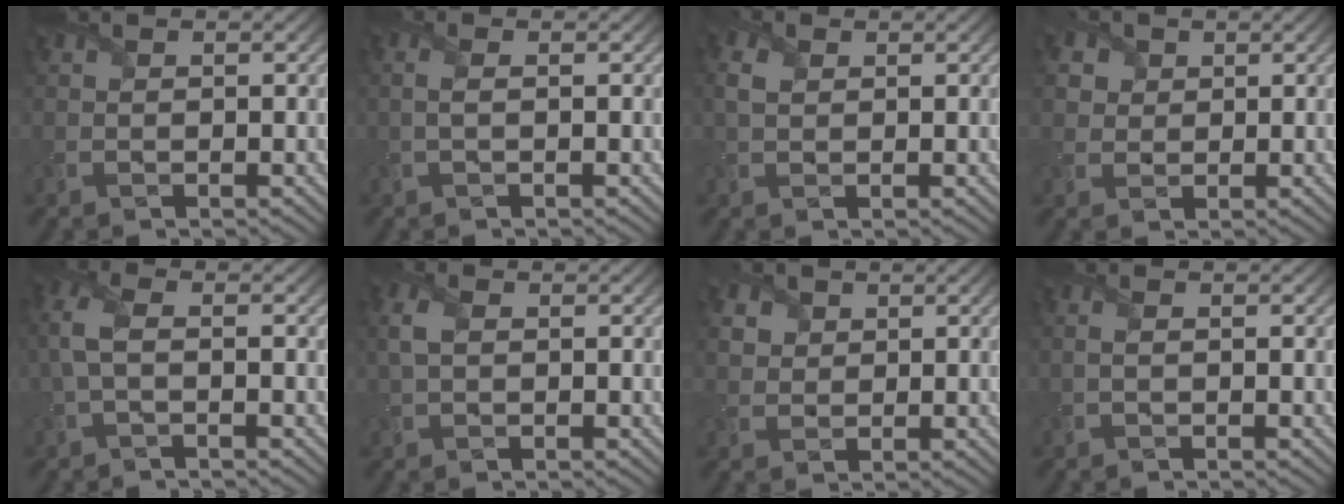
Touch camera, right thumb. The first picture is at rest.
{"total": 1.7, "force": [-0.2, 0.5, 1.6], "torque": [-0.038, 0.004, -0.004]}
{"total": 2.5, "force": [0.7, 1.7, 1.7], "torque": [-0.050, 0.007, 0.012]}
{"total": 3.8, "force": [1.8, 3.1, 1.3], "torque": [-0.062, -0.001, 0.034]}
{"total": 4.2, "force": [-0.2, 1.9, 3.7], "torque": [-0.102, 0.013, -0.011]}
{"total": 3.0, "force": [0.6, 1.8, 2.4], "torque": [-0.065, 0.008, 0.008]}
{"total": 3.3, "force": [1.7, 2.6, 1.1], "torque": [-0.052, -0.002, 0.035]}
{"total": 1.3, "force": [-0.2, 0.4, 1.2], "torque": [-0.026, 0.003, 0.000]}